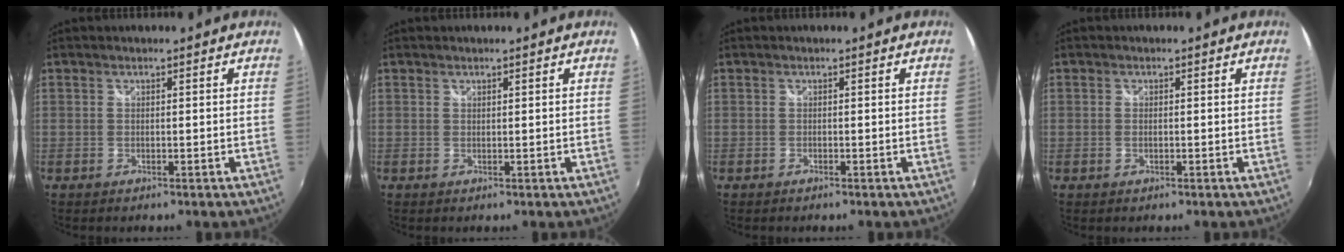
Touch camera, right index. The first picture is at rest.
{"total": 0.0}
{"total": 0.0}
{"total": 0.7, "force": [-0.1, 0.4, 0.5], "torque": [-0.013, -0.001, -0.003]}